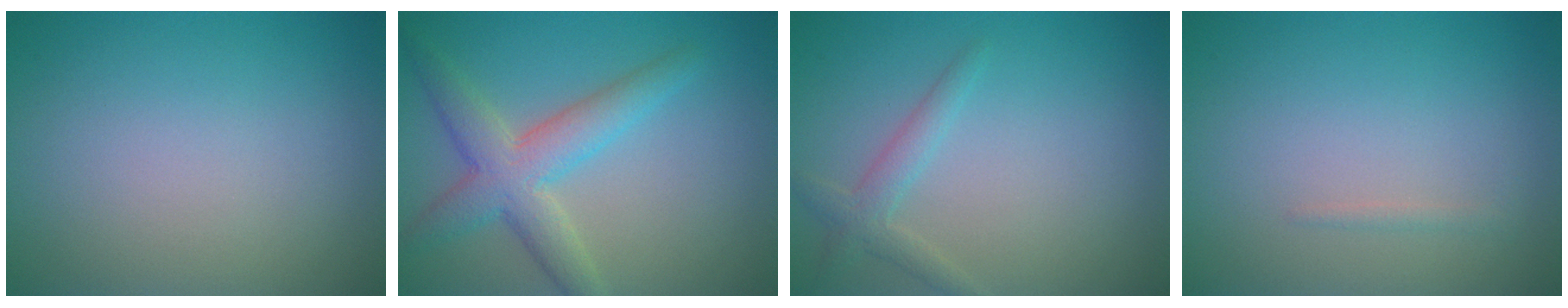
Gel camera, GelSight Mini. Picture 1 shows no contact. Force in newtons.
{"total": 5.1, "press": 5.1, "slide": 0.3}
{"total": 2.0, "press": 2.0, "slide": 0.1}
{"total": 0.6, "press": 0.6, "slide": 0.0}